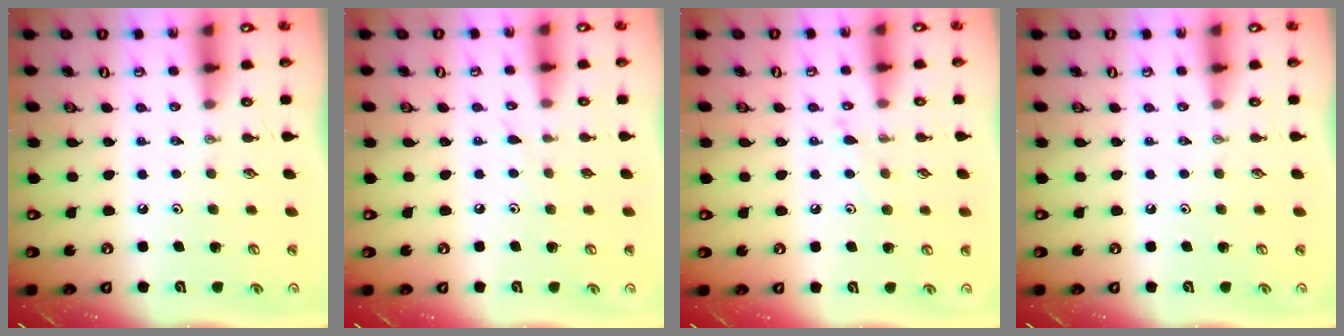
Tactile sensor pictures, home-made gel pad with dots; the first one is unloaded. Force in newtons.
{"total": 4.5, "press": 4.5, "slide": 0.5}
{"total": 4.7, "press": 4.7, "slide": 0.6}
{"total": 0.0}